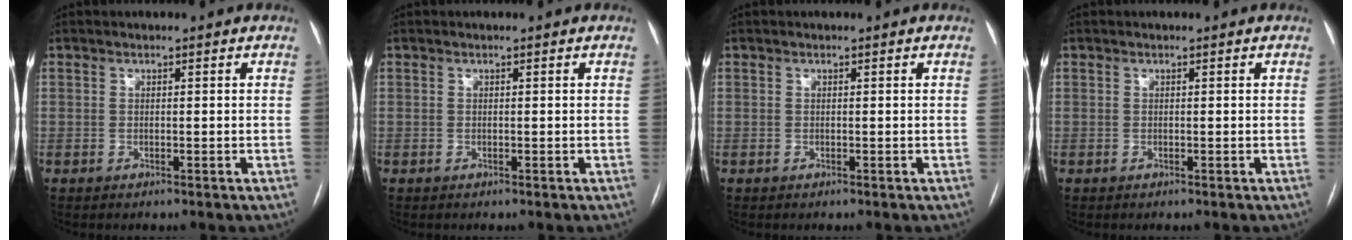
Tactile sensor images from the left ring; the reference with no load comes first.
{"total": 0.0}
{"total": 0.0}
{"total": 0.0}